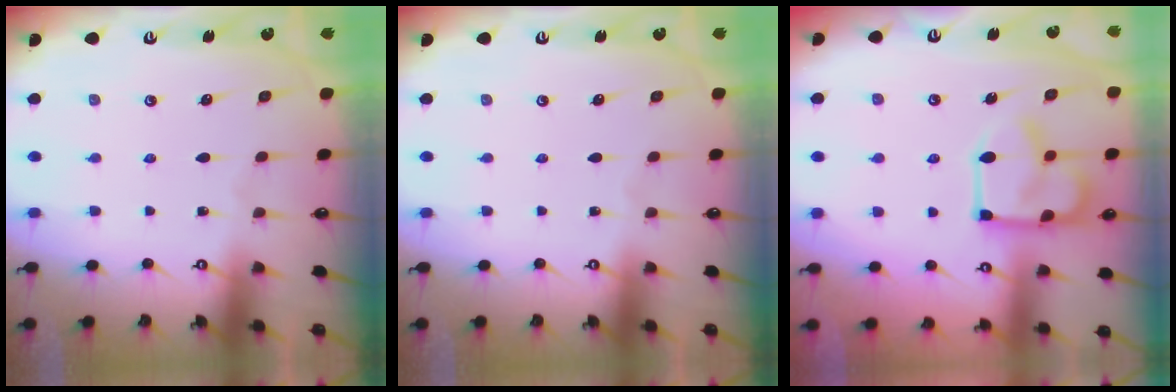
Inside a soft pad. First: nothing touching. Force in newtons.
{"total": 0.0}
{"total": 12.5, "press": 12.4, "slide": 1.4}